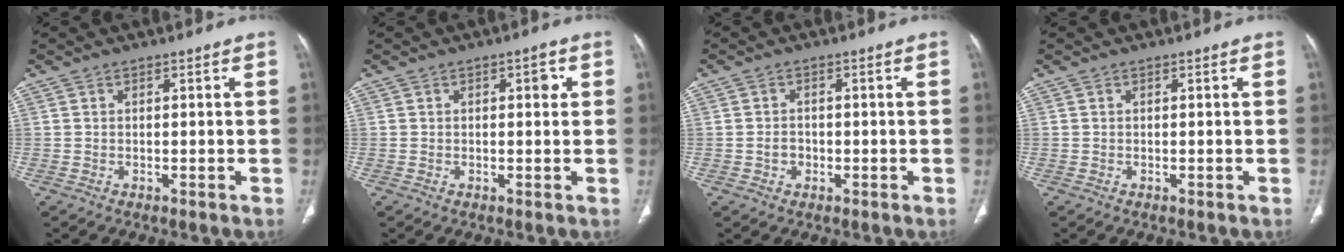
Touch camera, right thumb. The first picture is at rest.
{"total": 2.4, "force": [0.5, 1.2, 2.0], "torque": [-0.019, 0.003, 0.004]}
{"total": 2.2, "force": [-0.7, 1.8, 1.1], "torque": [-0.012, 0.010, -0.012]}
{"total": 0.0}